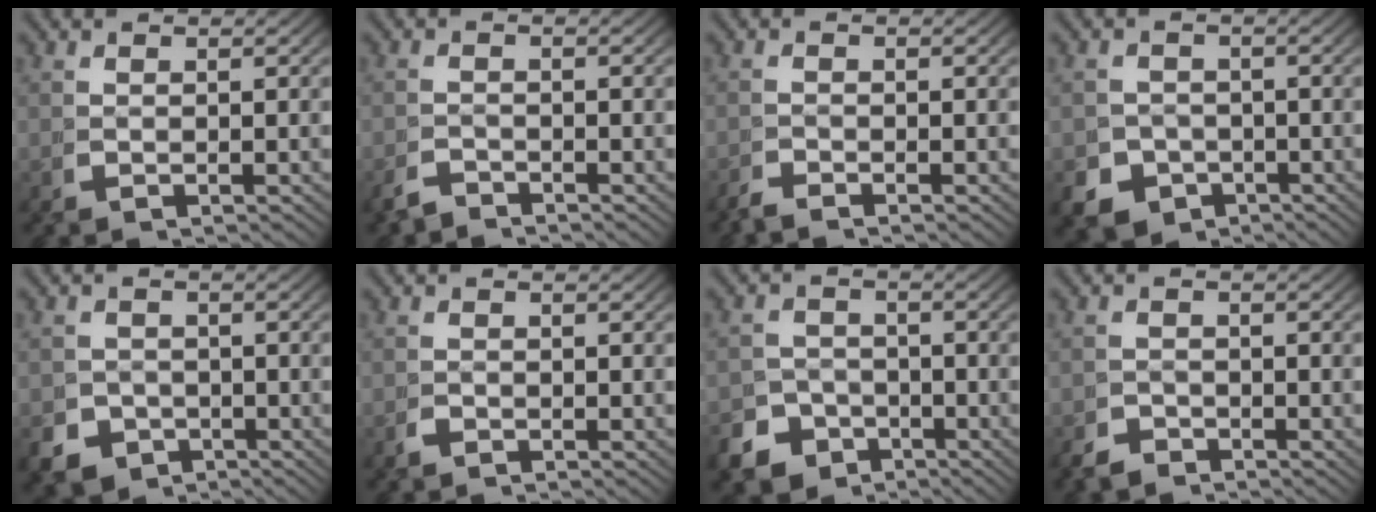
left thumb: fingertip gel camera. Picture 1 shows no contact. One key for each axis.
{"total": 1.7, "fx": -1.7, "fy": 0.2, "fz": 0.1, "tx": 0.002, "ty": -0.009, "tz": -0.032}
{"total": 1.2, "fx": -1.2, "fy": -0.2, "fz": 0.1, "tx": 0.007, "ty": -0.002, "tz": -0.030}
{"total": 7.0, "fx": -4.1, "fy": 5.2, "fz": 2.2, "tx": -0.034, "ty": -0.032, "tz": -0.063}
{"total": 5.9, "fx": -3.6, "fy": 4.3, "fz": 1.8, "tx": -0.030, "ty": -0.029, "tz": -0.054}
{"total": 0.7, "fx": -0.6, "fy": 0.1, "fz": 0.1, "tx": -0.004, "ty": -0.004, "tz": -0.014}
{"total": 7.0, "fx": -4.9, "fy": 4.7, "fz": 1.7, "tx": -0.006, "ty": -0.027, "tz": -0.083}
{"total": 1.9, "fx": -1.8, "fy": 0.4, "fz": -0.1, "tx": 0.008, "ty": -0.013, "tz": -0.032}